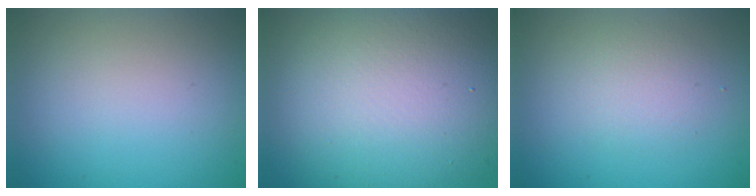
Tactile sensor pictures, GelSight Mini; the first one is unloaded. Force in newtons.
{"total": 14.4, "press": 14.4, "slide": 0.7}
{"total": 1.9, "press": 1.9, "slide": 0.1}